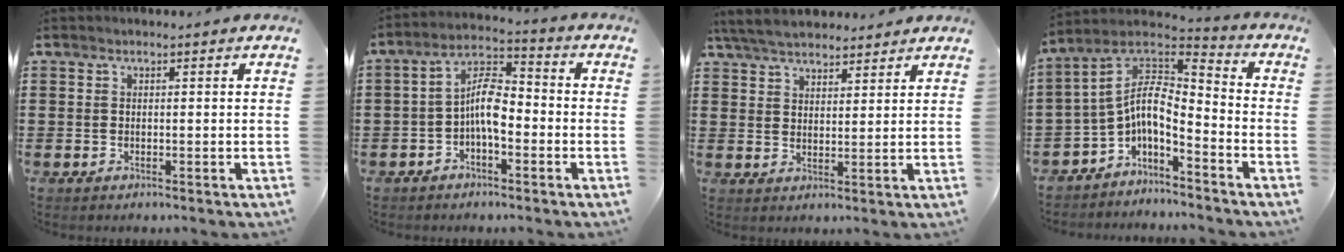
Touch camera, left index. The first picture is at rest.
{"total": 7.7, "force": [-2.0, 3.2, 6.7], "torque": [-0.139, 0.013, -0.041]}
{"total": 5.3, "force": [4.9, 1.4, 1.5], "torque": [-0.045, -0.006, 0.093]}
{"total": 6.9, "force": [-3.1, 2.4, 5.7], "torque": [-0.139, -0.022, -0.076]}